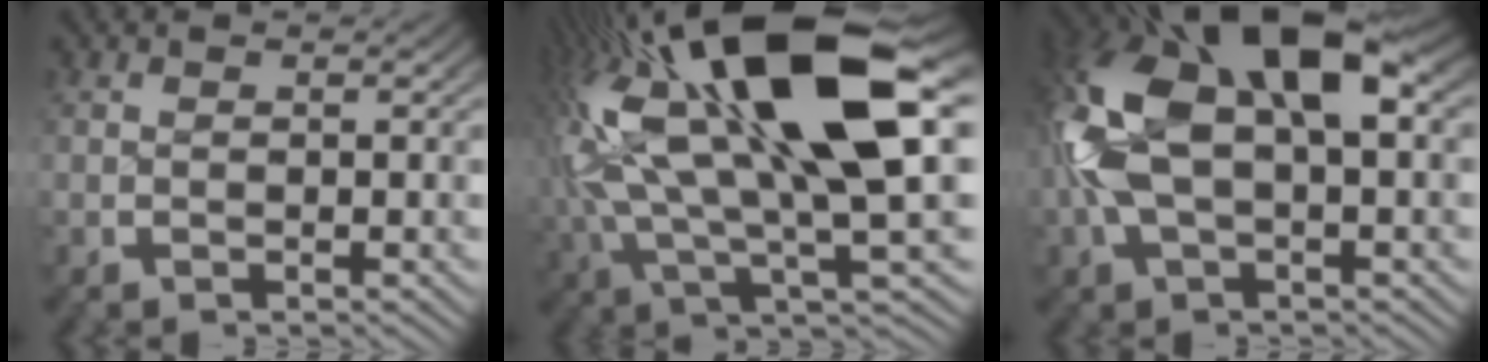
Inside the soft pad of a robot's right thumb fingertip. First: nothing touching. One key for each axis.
{"total": 18.3, "fx": 1.8, "fy": 8.7, "fz": 16.0, "tx": -0.318, "ty": -0.007, "tz": 0.032}
{"total": 13.4, "fx": 1.2, "fy": 8.0, "fz": 10.7, "tx": -0.244, "ty": 0.004, "tz": 0.017}